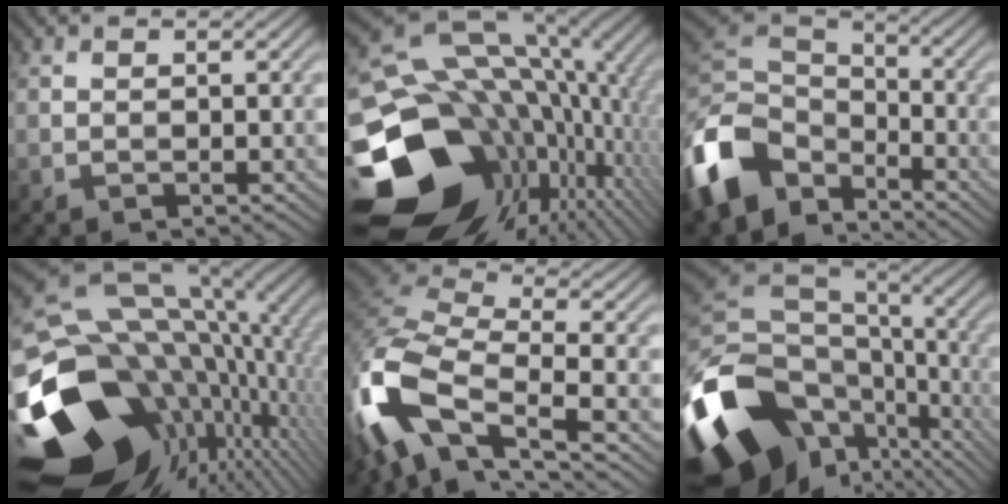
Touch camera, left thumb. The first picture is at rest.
{"total": 21.3, "force": [-4.3, 16.3, 13.0], "torque": [-0.276, -0.021, -0.040]}
{"total": 13.1, "force": [-6.6, 9.1, 6.7], "torque": [-0.191, -0.010, -0.131]}
{"total": 21.0, "force": [-4.1, 14.8, 14.3], "torque": [-0.312, -0.015, -0.049]}
{"total": 15.2, "force": [-7.2, 7.4, 11.1], "torque": [-0.282, -0.012, -0.150]}
{"total": 20.3, "force": [-8.8, 13.6, 12.3], "torque": [-0.285, -0.026, -0.136]}